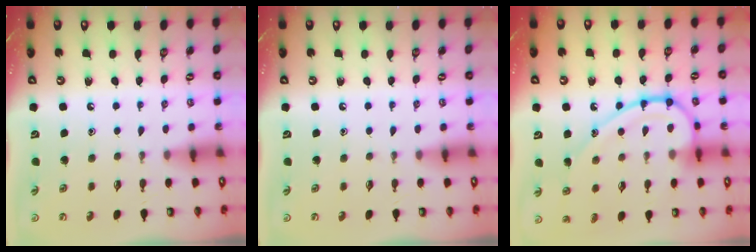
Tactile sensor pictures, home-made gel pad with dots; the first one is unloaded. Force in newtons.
{"total": 0.0}
{"total": 16.3, "press": 16.3, "slide": 0.3}